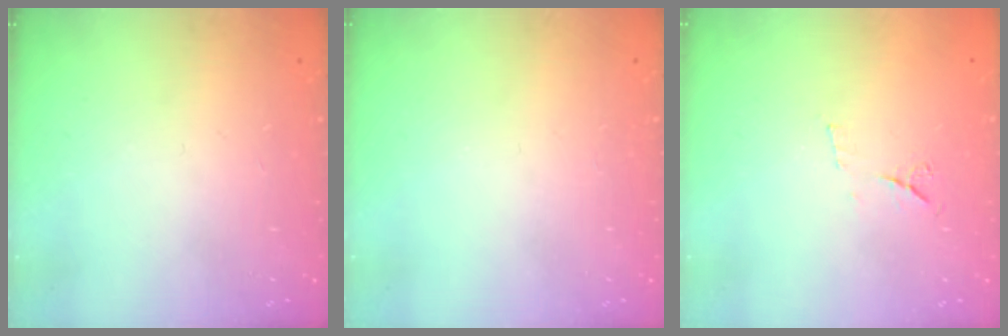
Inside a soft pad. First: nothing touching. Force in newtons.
{"total": 0.0}
{"total": 6.2, "press": 6.2, "slide": 0.9}